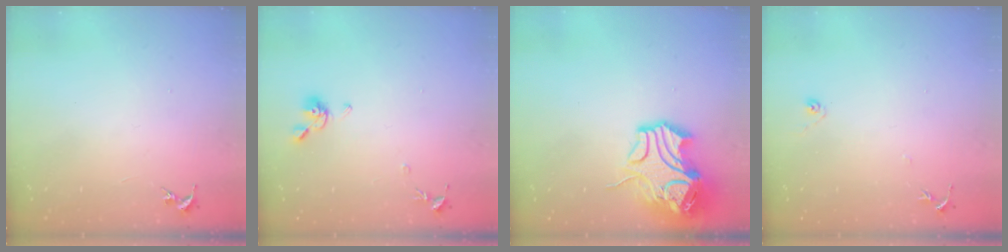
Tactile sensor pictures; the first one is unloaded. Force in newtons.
{"total": 8.6, "press": 8.5, "slide": 1.1}
{"total": 13.9, "press": 13.8, "slide": 2.1}
{"total": 5.9, "press": 5.9, "slide": 0.6}